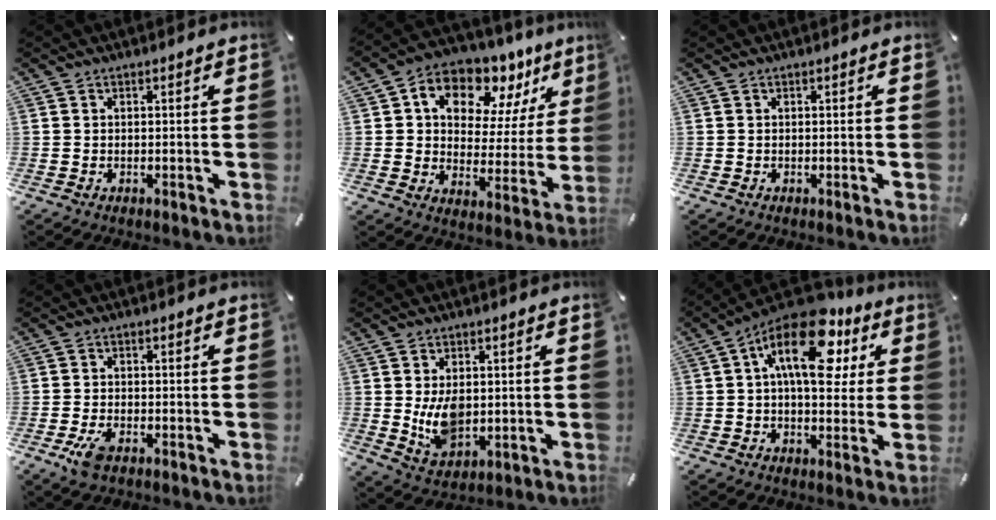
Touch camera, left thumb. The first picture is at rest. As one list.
[{"total": 12.5, "force": [7.8, 7.9, 5.6], "torque": [-0.093, -0.063, 0.139]}, {"total": 0.0}, {"total": 4.3, "force": [-2.4, 1.9, 3.0], "torque": [-0.074, 0.001, -0.048]}, {"total": 8.5, "force": [0.8, 6.0, 5.9], "torque": [-0.106, -0.012, 0.012]}, {"total": 18.2, "force": [6.6, 9.2, 14.3], "torque": [-0.233, -0.026, 0.108]}]